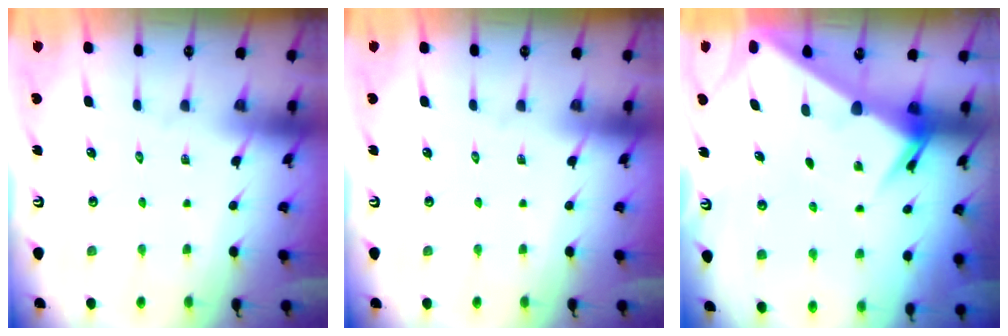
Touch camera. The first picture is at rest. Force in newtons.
{"total": 0.0}
{"total": 4.2, "press": 4.2, "slide": 0.3}